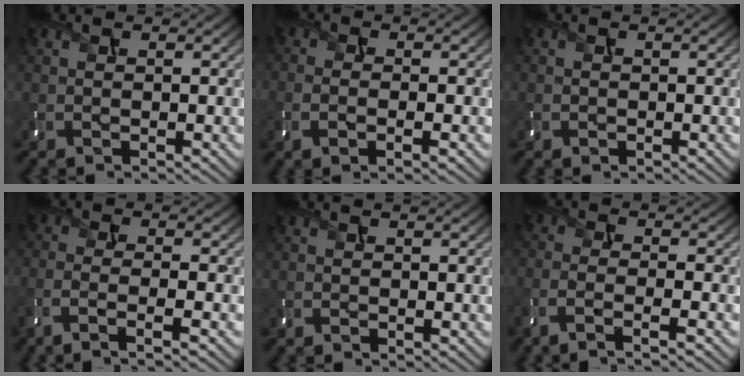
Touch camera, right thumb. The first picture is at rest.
{"total": 3.5, "force": [-1.7, 0.9, 2.9], "torque": [-0.065, -0.008, -0.035]}
{"total": 0.9, "force": [-0.6, 0.7, 0.2], "torque": [-0.004, -0.008, -0.011]}
{"total": 6.1, "force": [-3.8, 1.4, 4.6], "torque": [-0.079, -0.007, -0.087]}
{"total": 0.9, "force": [-0.8, 0.3, 0.1], "torque": [-0.003, -0.005, -0.016]}
{"total": 5.4, "force": [-3.8, 1.1, 3.7], "torque": [-0.065, -0.007, -0.086]}